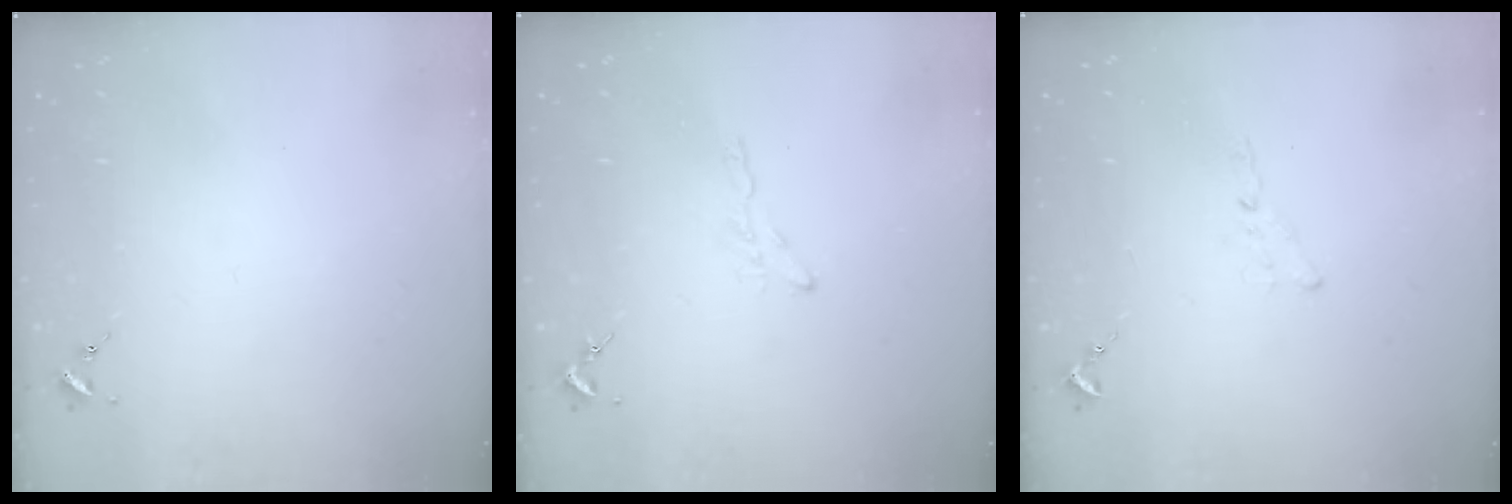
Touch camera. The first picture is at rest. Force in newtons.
{"total": 3.2, "press": 3.2, "slide": 0.3}
{"total": 3.5, "press": 3.5, "slide": 0.4}